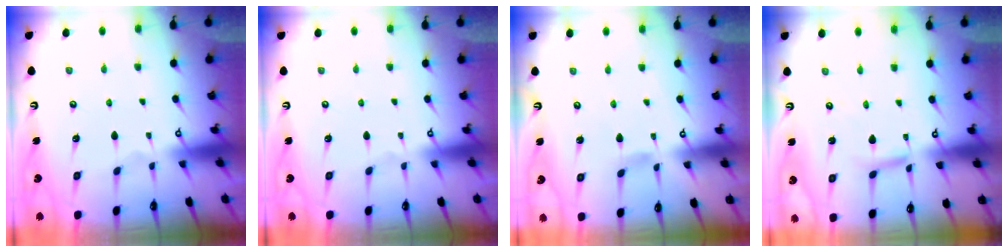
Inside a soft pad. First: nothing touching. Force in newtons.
{"total": 0.0}
{"total": 4.2, "press": 4.1, "slide": 0.5}
{"total": 5.0, "press": 5.0, "slide": 0.3}